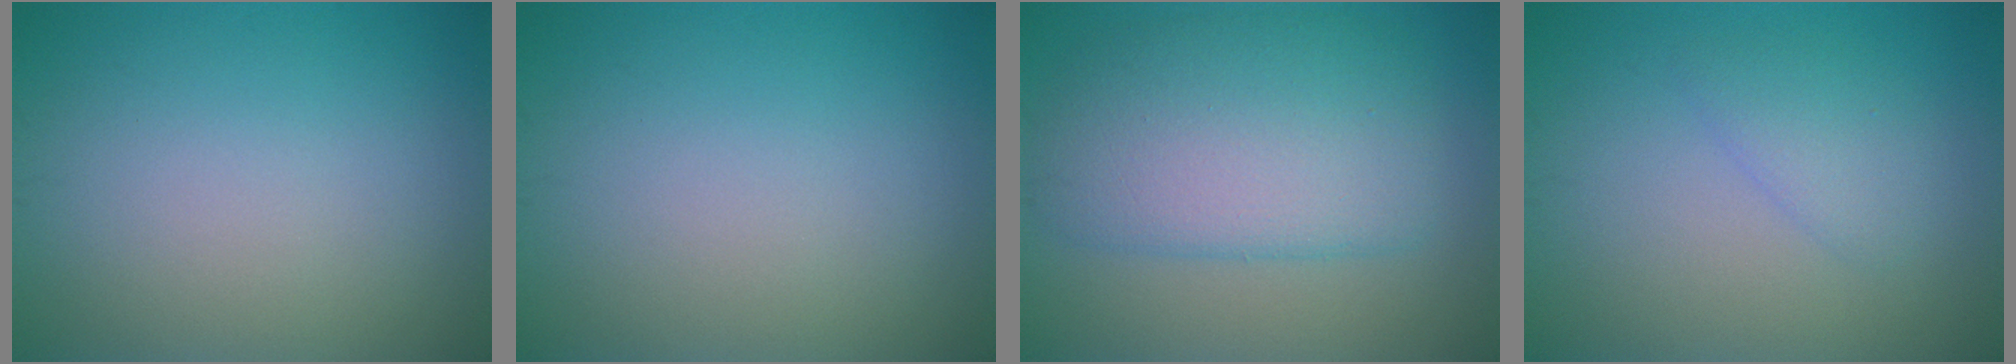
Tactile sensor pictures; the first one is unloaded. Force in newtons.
{"total": 0.0}
{"total": 7.0, "press": 7.0, "slide": 0.3}
{"total": 1.9, "press": 1.9, "slide": 0.1}